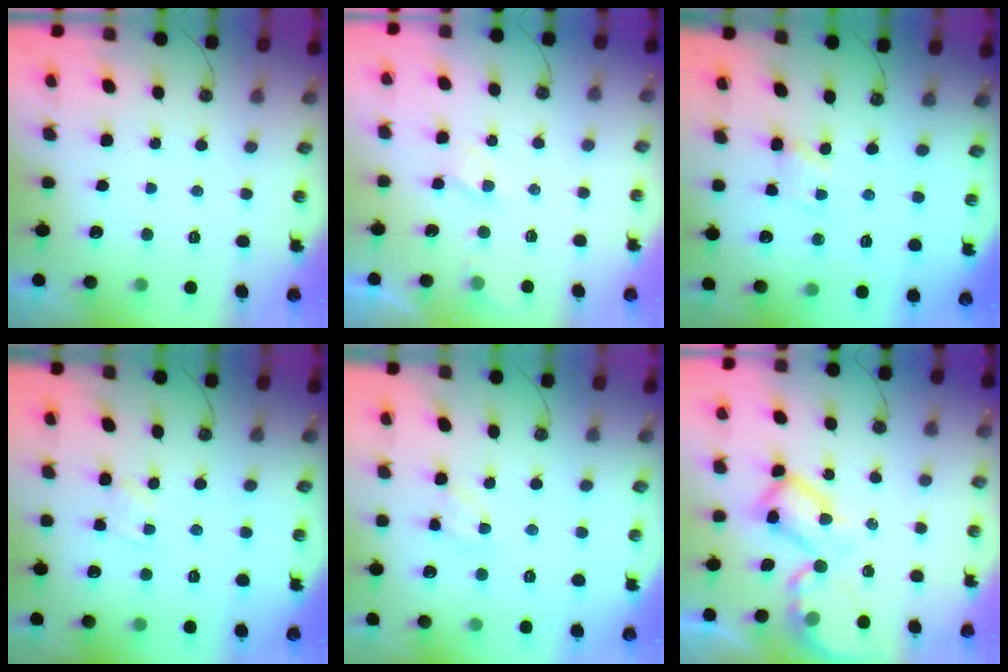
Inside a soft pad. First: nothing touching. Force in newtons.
{"total": 2.7, "press": 2.6, "slide": 0.4}
{"total": 1.2, "press": 1.2, "slide": 0.1}
{"total": 1.7, "press": 1.6, "slide": 0.2}
{"total": 5.5, "press": 5.5, "slide": 0.4}
{"total": 11.0, "press": 10.9, "slide": 1.0}